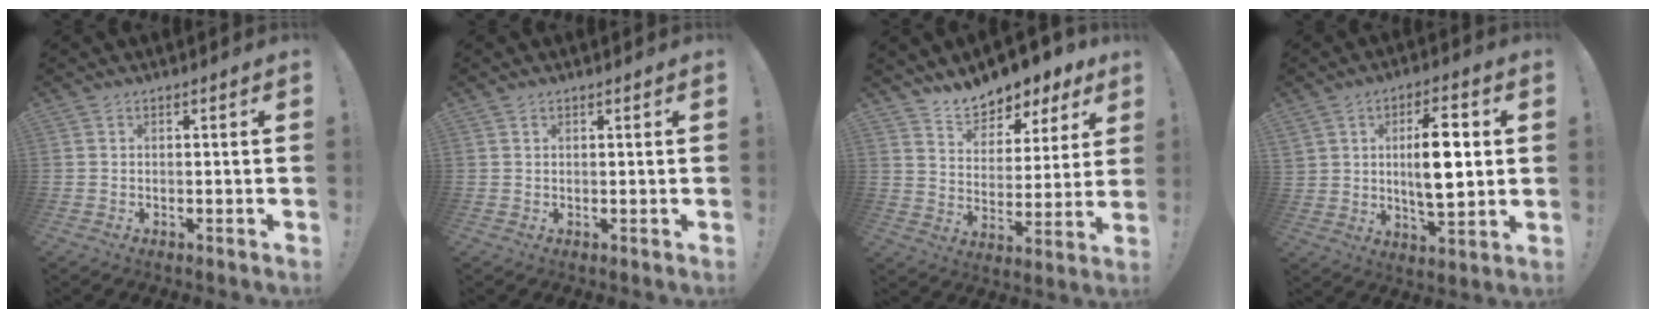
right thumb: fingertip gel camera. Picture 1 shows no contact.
{"total": 0.8, "force": [0.7, 0.3, 0.2], "torque": [-0.004, 0.000, 0.013]}
{"total": 9.9, "force": [9.1, 3.5, 1.7], "torque": [-0.038, -0.080, 0.165]}
{"total": 11.7, "force": [2.1, 5.8, 10.0], "torque": [-0.158, 0.003, 0.034]}